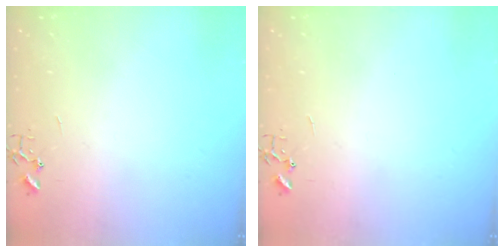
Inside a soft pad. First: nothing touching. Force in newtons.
{"total": 0.0}